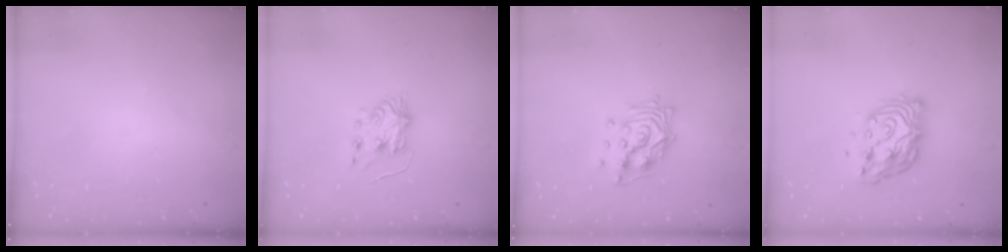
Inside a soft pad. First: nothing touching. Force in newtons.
{"total": 5.2, "press": 5.1, "slide": 0.7}
{"total": 13.1, "press": 13.0, "slide": 1.2}
{"total": 13.8, "press": 13.7, "slide": 1.6}